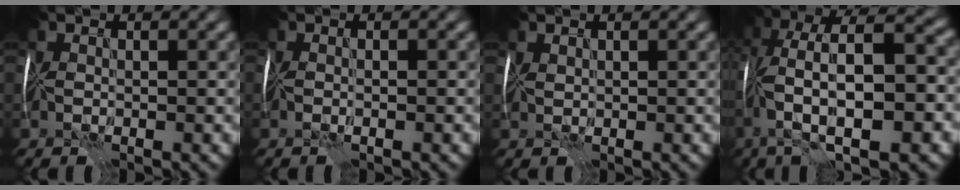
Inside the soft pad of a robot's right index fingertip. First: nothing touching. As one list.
[{"total": 0.8, "force": [-0.5, -0.7, -0.1], "torque": [0.001, -0.001, -0.003]}, {"total": 0.9, "force": [0.9, 0.1, 0.1], "torque": [-0.006, 0.007, 0.020]}, {"total": 12.0, "force": [-1.4, 4.1, 11.2], "torque": [-0.204, 0.025, -0.021]}]